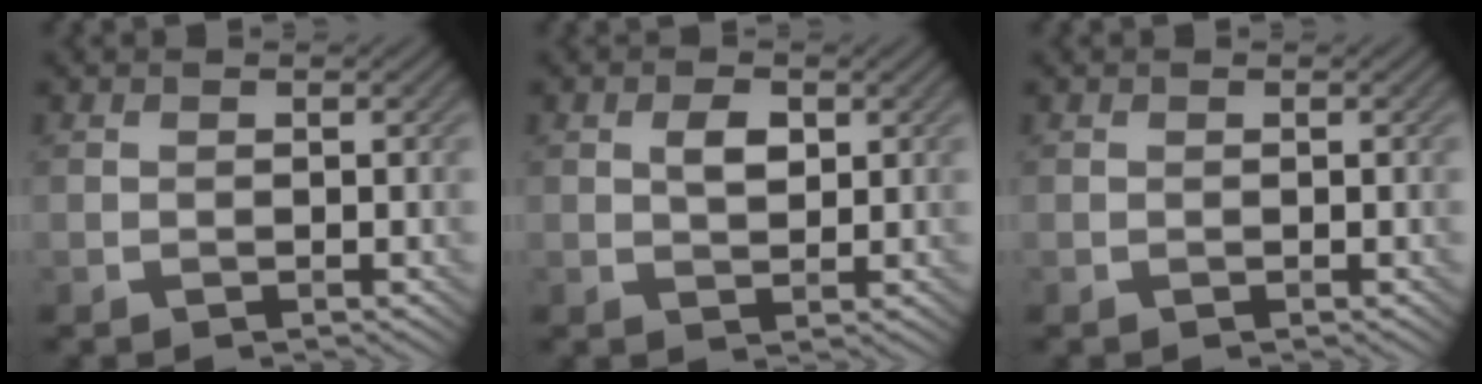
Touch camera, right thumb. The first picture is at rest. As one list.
[{"total": 2.7, "force": [0.8, 1.5, 2.1], "torque": [-0.040, -0.001, 0.014]}, {"total": 0.0}]